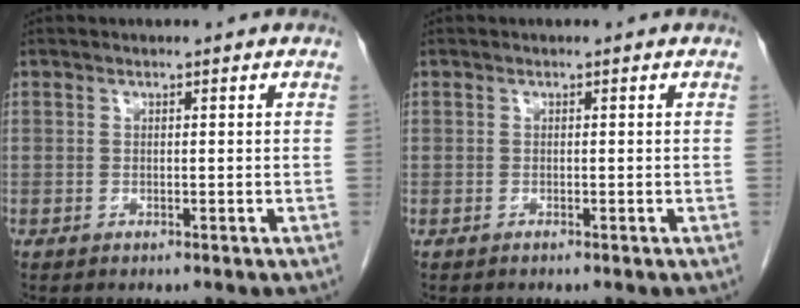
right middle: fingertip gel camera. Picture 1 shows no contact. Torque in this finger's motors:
{"motor_torque": [0.87, -0.58, -0.03, 0.01]}